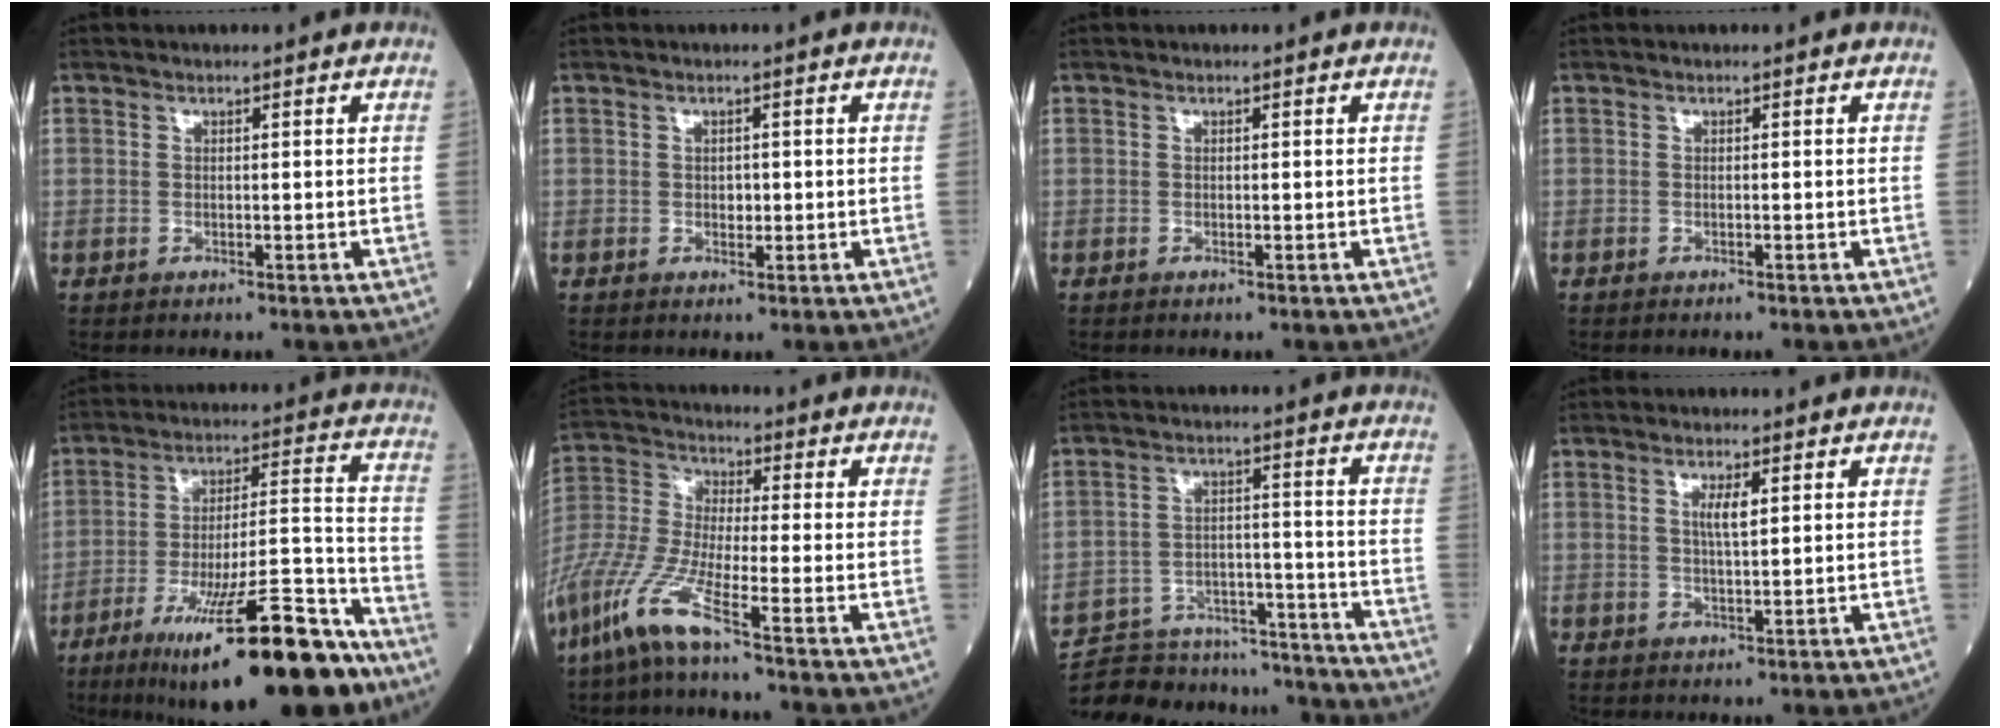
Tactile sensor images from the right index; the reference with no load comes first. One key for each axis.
{"total": 1.2, "fx": -0.1, "fy": 0.9, "fz": 0.8, "tx": -0.011, "ty": 0.001, "tz": 0.000}
{"total": 0.0}
{"total": 0.7, "fx": -0.6, "fy": 0.0, "fz": 0.3, "tx": -0.007, "ty": -0.002, "tz": -0.009}
{"total": 23.3, "fx": -15.7, "fy": 3.4, "fz": 16.8, "tx": -0.211, "ty": 0.001, "tz": -0.250}
{"total": 11.7, "fx": -7.4, "fy": 0.0, "fz": 9.0, "tx": -0.208, "ty": -0.031, "tz": -0.156}
{"total": 22.5, "fx": -21.4, "fy": 4.5, "fz": 5.5, "tx": -0.108, "ty": 0.010, "tz": -0.299}
{"total": 2.8, "fx": 0.9, "fy": 0.4, "fz": 2.6, "tx": -0.051, "ty": -0.003, "tz": 0.014}